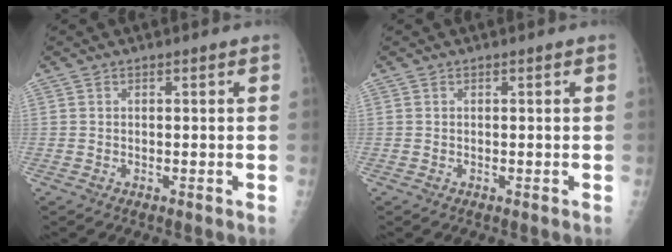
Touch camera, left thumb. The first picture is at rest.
{"total": 0.0}